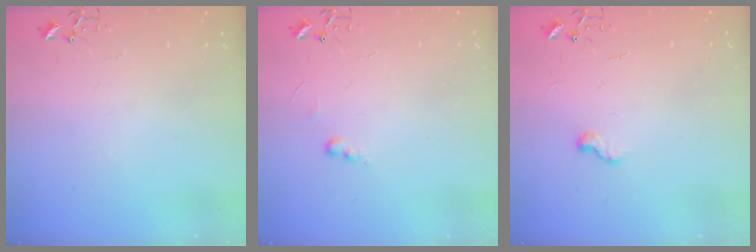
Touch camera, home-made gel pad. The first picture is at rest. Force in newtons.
{"total": 5.6, "press": 5.6, "slide": 0.7}
{"total": 6.4, "press": 6.3, "slide": 0.6}